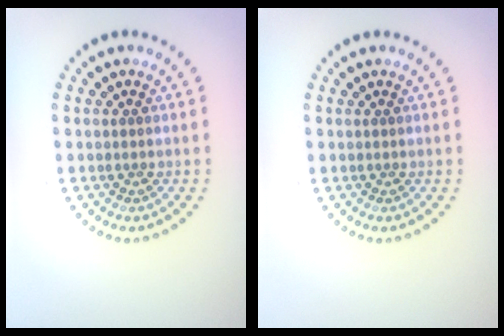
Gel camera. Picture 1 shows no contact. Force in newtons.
{"total": 0.0}